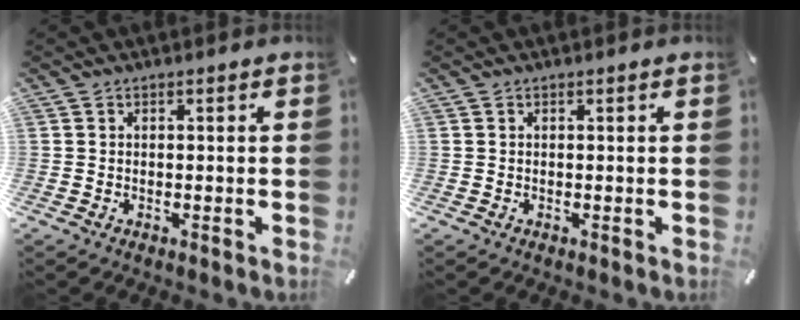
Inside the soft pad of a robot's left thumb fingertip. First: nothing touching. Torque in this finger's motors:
{"motor_torque": [-0.02, 0.05, 0.04, 0.00, 0.00]}